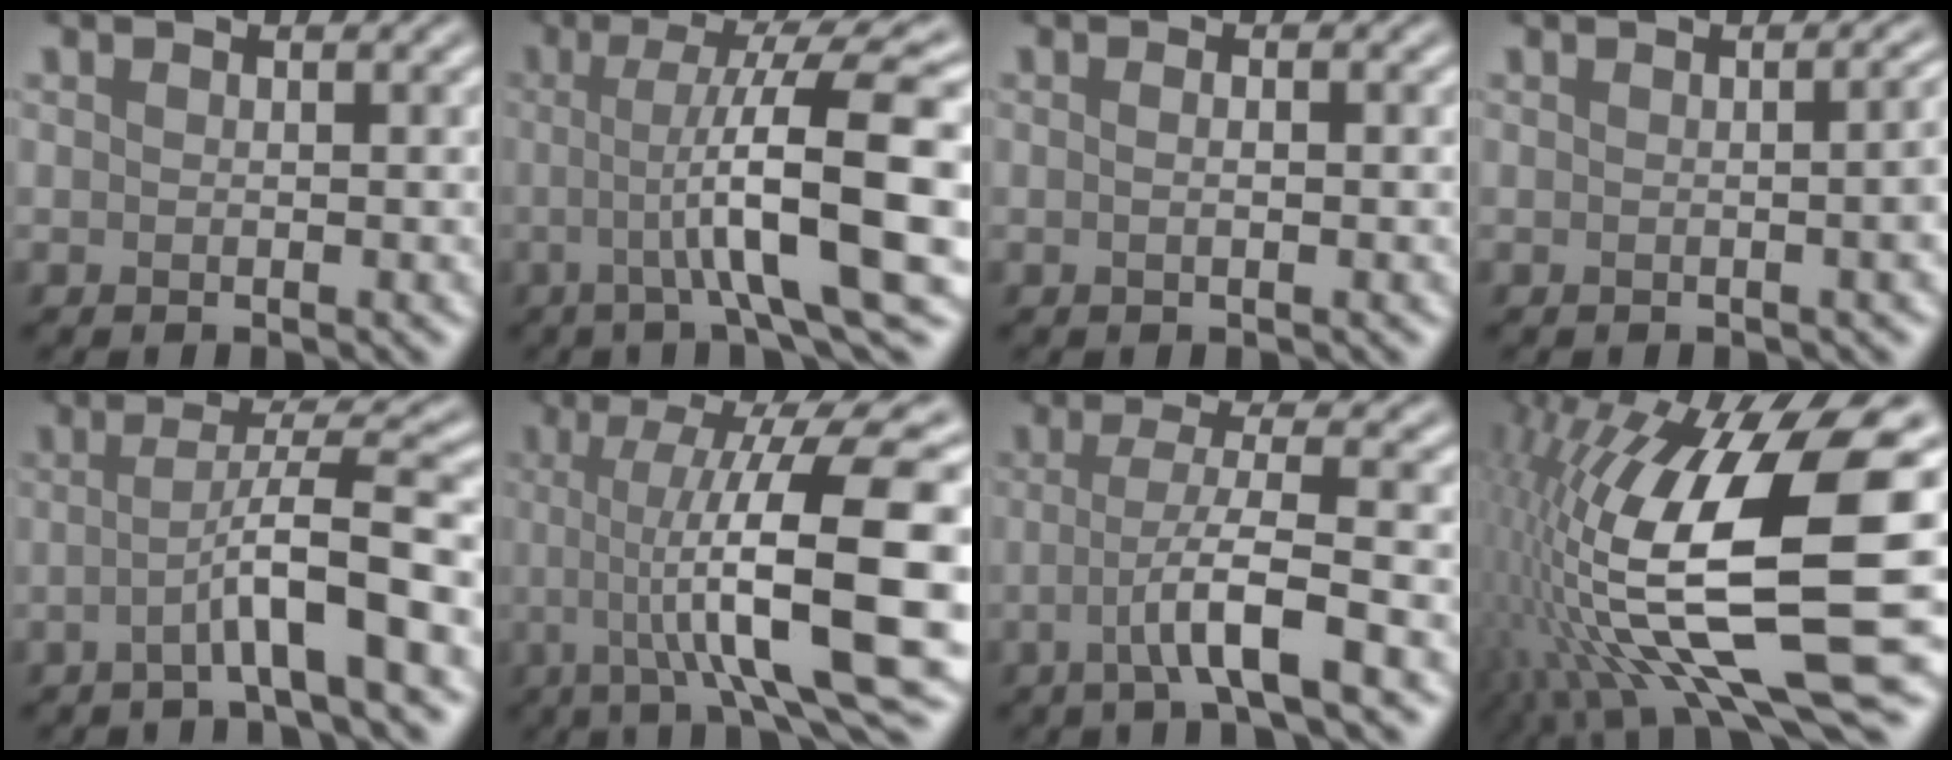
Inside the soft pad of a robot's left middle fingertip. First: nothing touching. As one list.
[{"total": 11.5, "force": [-0.6, 1.9, 11.4], "torque": [-0.140, 0.018, -0.010]}, {"total": 1.7, "force": [0.5, 0.9, 1.4], "torque": [0.004, 0.000, -0.009]}, {"total": 4.8, "force": [0.0, 2.2, 4.3], "torque": [-0.005, 0.022, -0.003]}, {"total": 5.7, "force": [-1.4, 0.5, 5.5], "torque": [-0.085, 0.022, -0.032]}, {"total": 13.1, "force": [-0.4, 2.6, 12.8], "torque": [-0.168, 0.016, -0.004]}, {"total": 5.0, "force": [-1.6, 0.6, 4.7], "torque": [-0.079, 0.008, -0.033]}, {"total": 15.6, "force": [0.5, 5.0, 14.8], "torque": [-0.279, -0.001, 0.020]}]